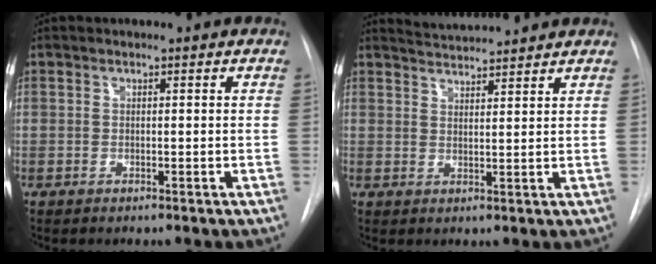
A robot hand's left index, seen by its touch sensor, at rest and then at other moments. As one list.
[{"total": 6.0, "force": [5.9, -0.1, 1.1], "torque": [-0.027, 0.021, 0.091]}]